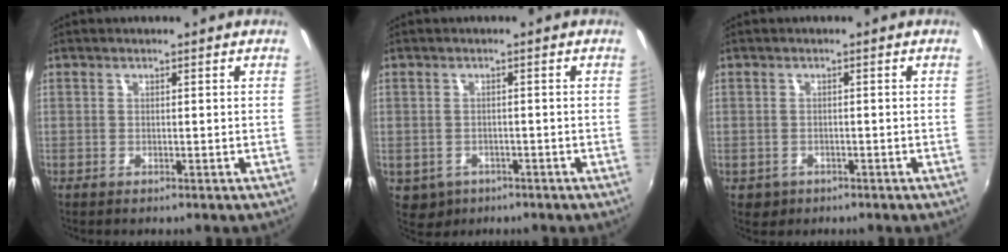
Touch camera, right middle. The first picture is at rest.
{"total": 4.2, "force": [-1.6, 3.6, 1.4], "torque": [-0.037, -0.006, -0.016]}
{"total": 2.7, "force": [-1.0, 2.4, 0.8], "torque": [-0.025, -0.003, -0.010]}